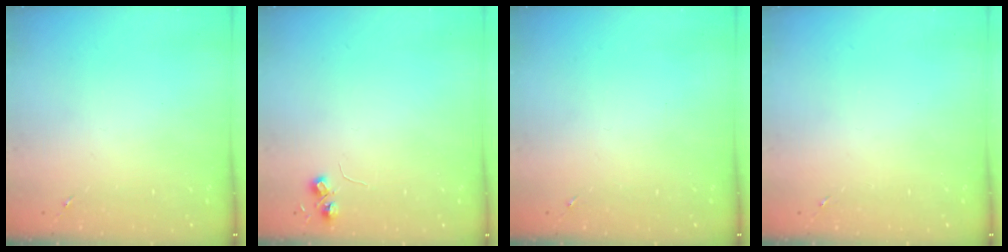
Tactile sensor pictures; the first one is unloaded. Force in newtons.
{"total": 5.2, "press": 5.2, "slide": 0.7}
{"total": 0.0}
{"total": 0.0}